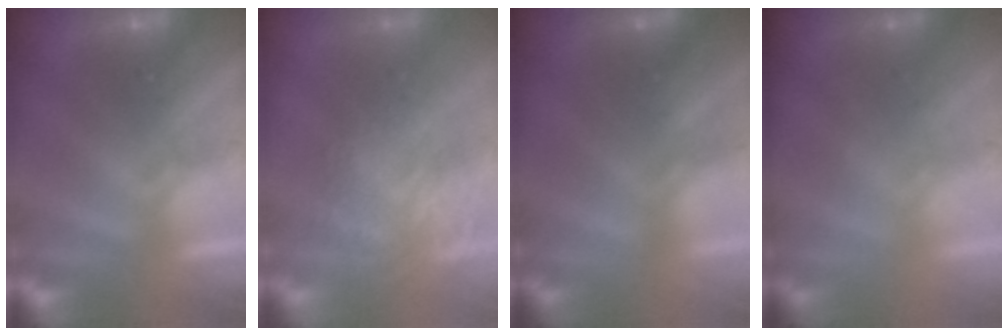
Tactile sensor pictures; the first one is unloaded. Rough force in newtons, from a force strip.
{"total": 3.8}
{"total": 2.0}
{"total": 1.4}